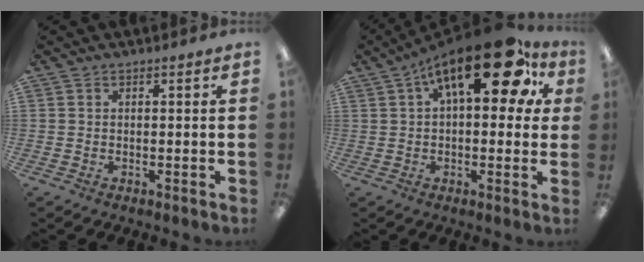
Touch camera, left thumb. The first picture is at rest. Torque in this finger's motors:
{"motor_torque": [-0.03, 1.34, 1.38, -1.39, 0.22]}